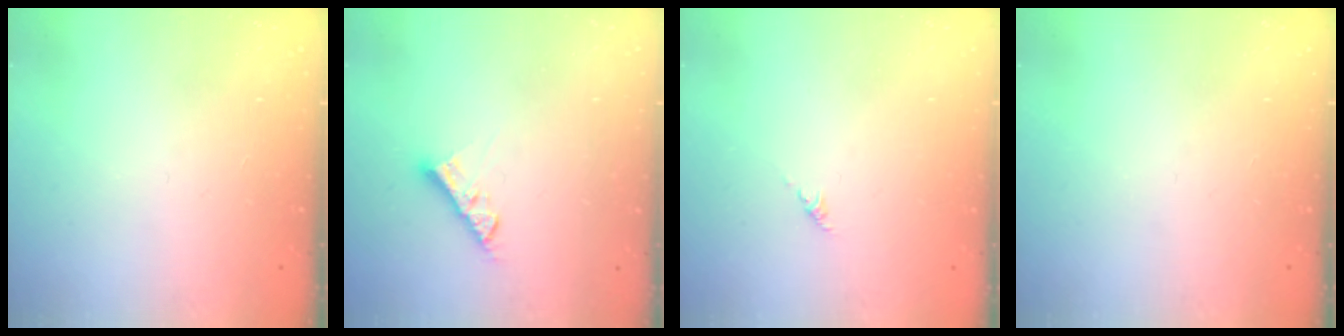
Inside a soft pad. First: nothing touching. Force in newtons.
{"total": 6.1, "press": 6.1, "slide": 0.4}
{"total": 0.0}
{"total": 0.0}